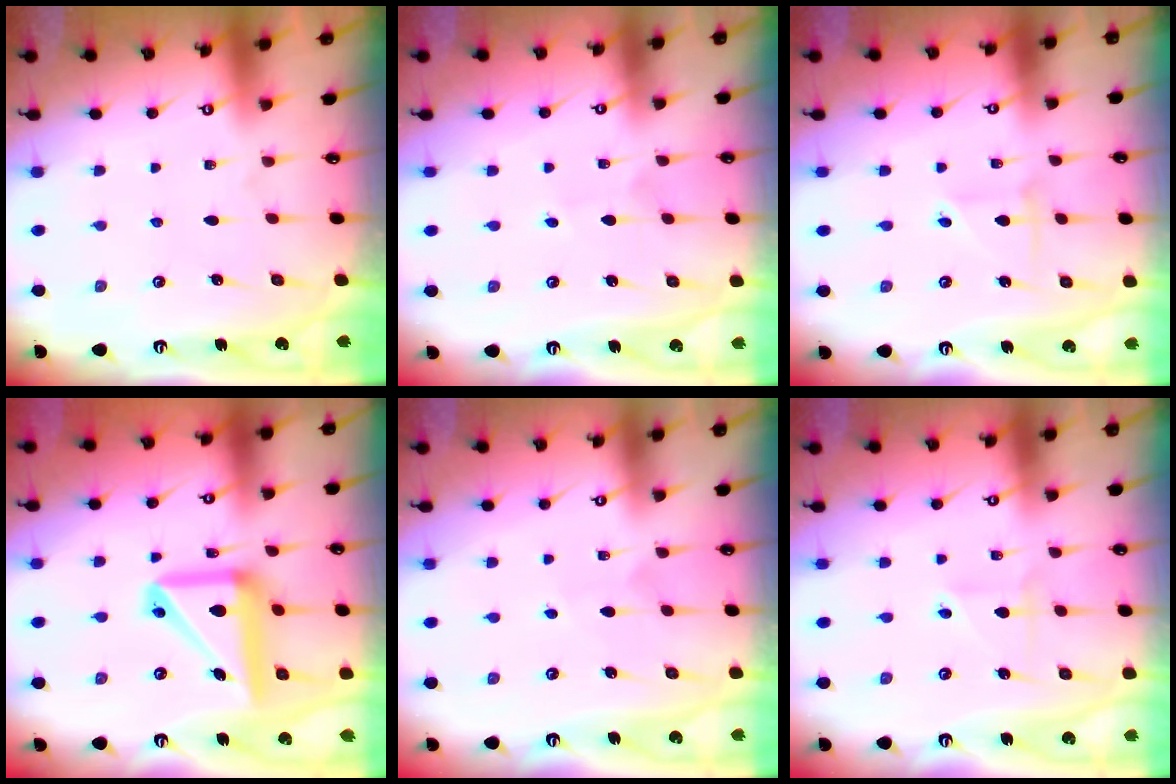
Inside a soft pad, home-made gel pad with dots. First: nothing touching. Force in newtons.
{"total": 2.2, "press": 2.1, "slide": 0.2}
{"total": 2.7, "press": 2.6, "slide": 0.3}
{"total": 15.8, "press": 15.7, "slide": 1.6}
{"total": 3.0, "press": 3.0, "slide": 0.4}
{"total": 2.3, "press": 2.3, "slide": 0.5}